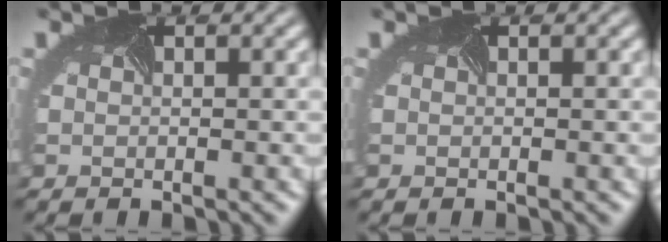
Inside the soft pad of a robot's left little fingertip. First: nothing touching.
{"total": 0.0}